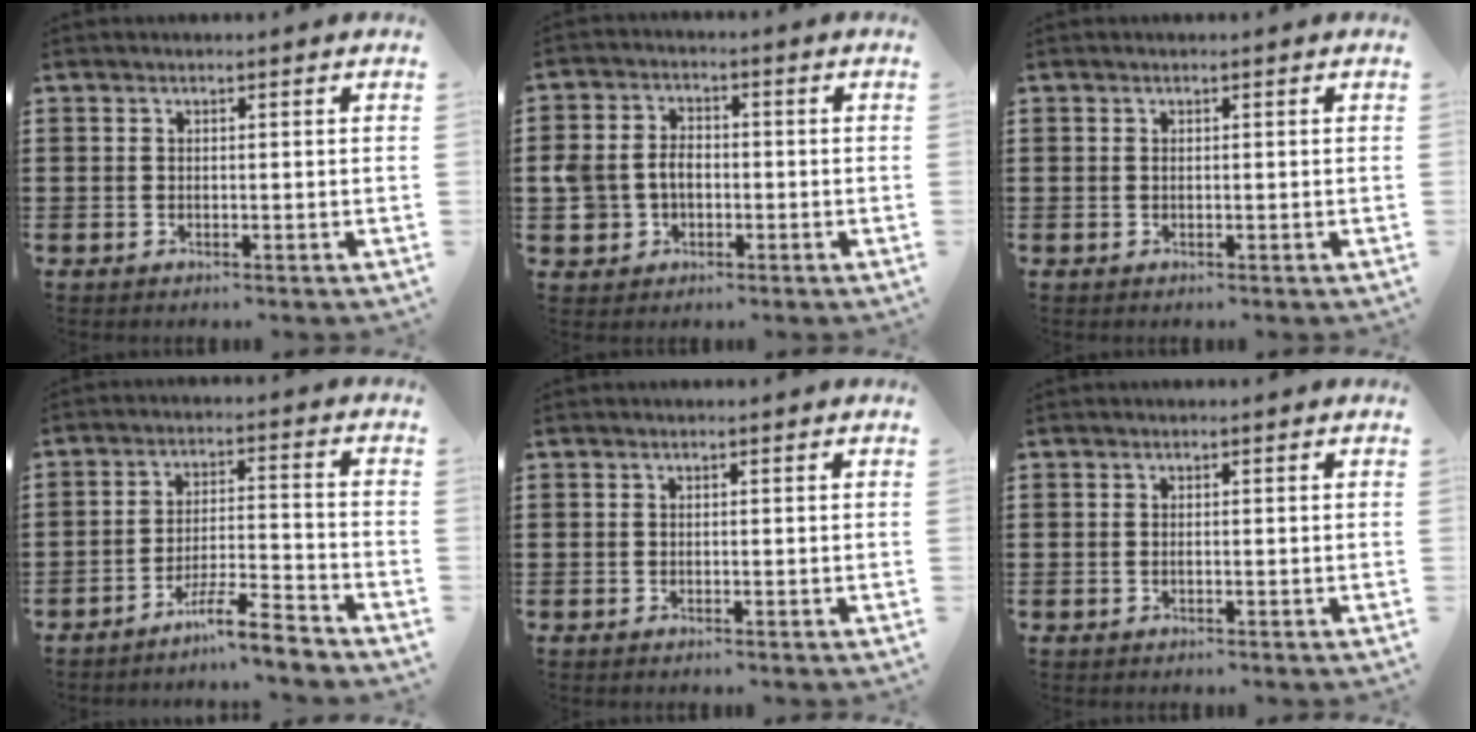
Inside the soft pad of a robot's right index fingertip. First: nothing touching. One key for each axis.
{"total": 4.7, "fx": -0.8, "fy": 3.9, "fz": 2.6, "tx": -0.072, "ty": 0.006, "tz": -0.020}
{"total": 0.0}
{"total": 7.0, "fx": -6.1, "fy": 0.2, "fz": 3.4, "tx": -0.060, "ty": 0.001, "tz": -0.115}
{"total": 0.0}
{"total": 0.0}